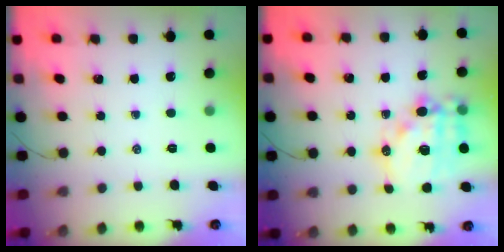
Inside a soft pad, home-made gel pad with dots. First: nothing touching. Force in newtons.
{"total": 16.8, "press": 16.4, "slide": 3.7}